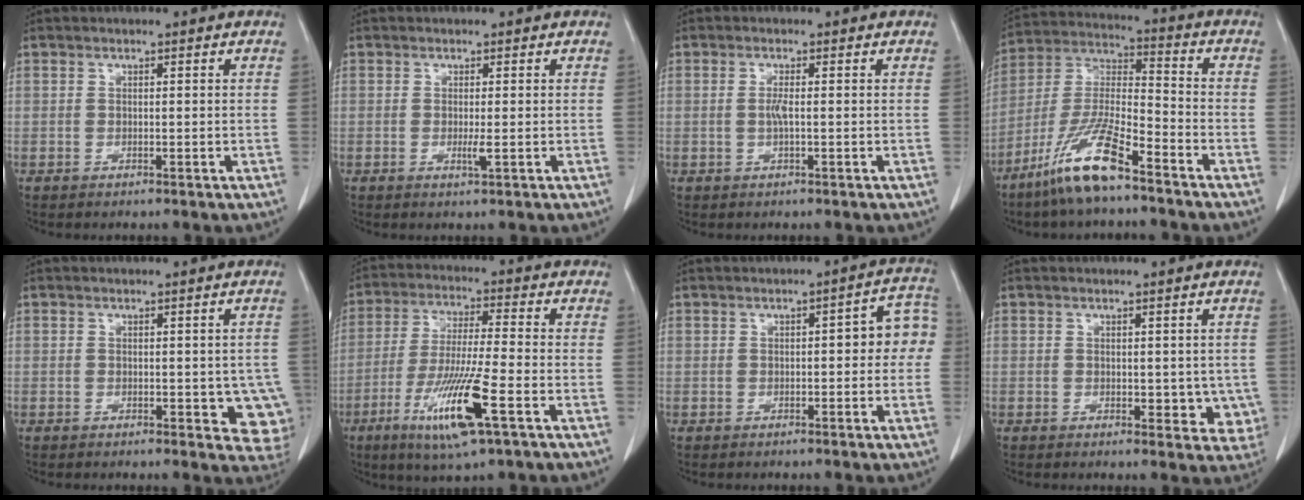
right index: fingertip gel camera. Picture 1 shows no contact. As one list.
[{"total": 1.4, "force": [-0.3, 0.0, 1.4], "torque": [-0.027, -0.004, -0.005]}, {"total": 1.6, "force": [-0.1, 0.1, 1.6], "torque": [-0.037, 0.000, -0.003]}, {"total": 13.0, "force": [-8.7, 1.6, 9.4], "torque": [-0.202, -0.018, -0.170]}, {"total": 6.1, "force": [-1.4, 2.8, 5.2], "torque": [-0.038, -0.001, -0.014]}, {"total": 13.0, "force": [-5.5, 0.4, 11.8], "torque": [-0.233, -0.027, -0.100]}, {"total": 6.1, "force": [0.2, 2.1, 5.7], "torque": [-0.061, 0.032, 0.000]}, {"total": 4.7, "force": [-0.4, 3.0, 3.7], "torque": [-0.017, -0.004, -0.002]}]